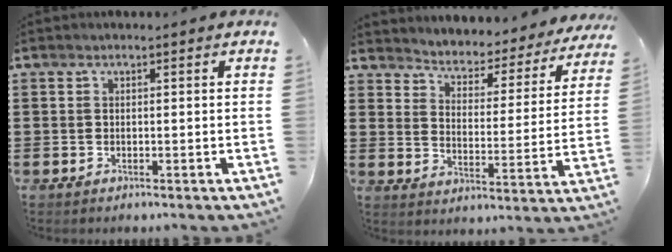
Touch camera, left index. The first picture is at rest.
{"total": 2.9, "force": [2.8, 0.3, -0.1], "torque": [-0.020, -0.032, 0.037]}